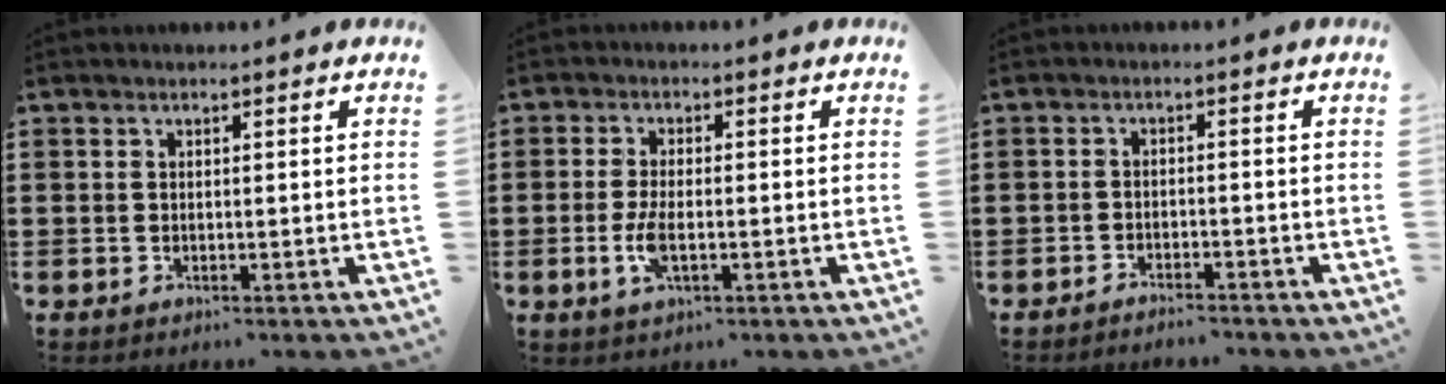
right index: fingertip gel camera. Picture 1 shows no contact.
{"total": 4.3, "force": [-1.2, 1.5, 3.9], "torque": [-0.095, -0.007, -0.028]}
{"total": 2.0, "force": [-2.0, 0.0, -0.1], "torque": [-0.004, 0.002, -0.043]}